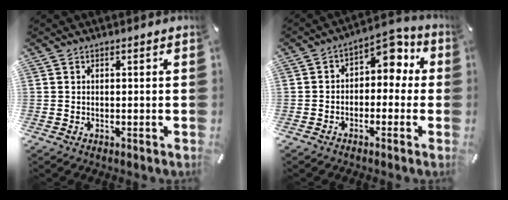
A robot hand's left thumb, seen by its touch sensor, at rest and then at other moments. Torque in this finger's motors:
{"motor_torque": [1.46, 1.47, 0.50, -0.47, 0.02]}